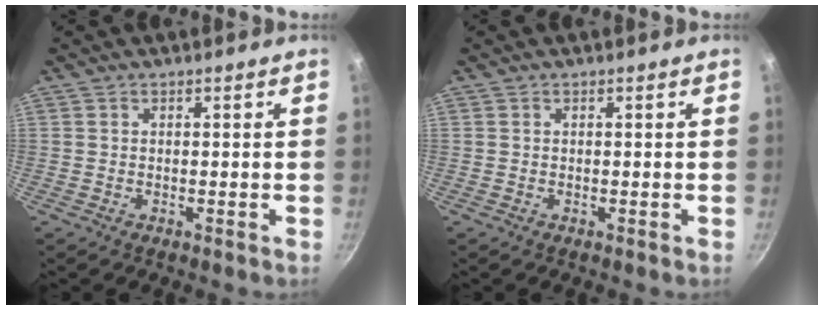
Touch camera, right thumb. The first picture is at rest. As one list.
[{"total": 0.0}]